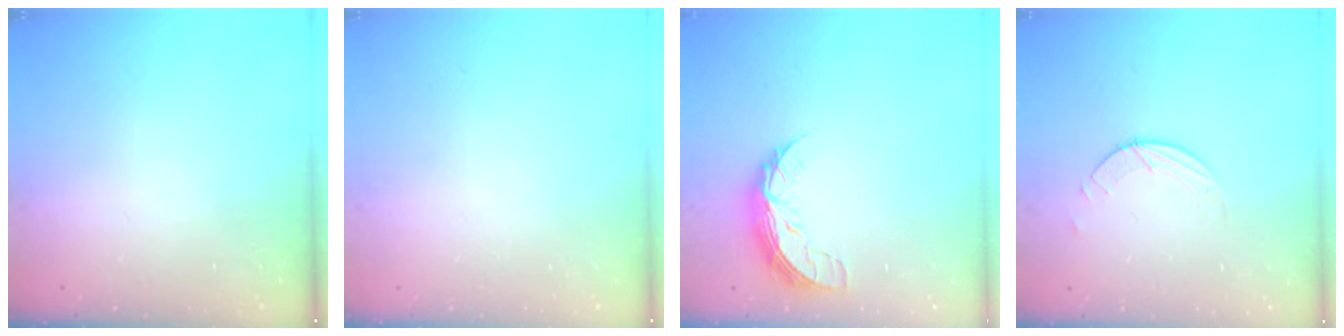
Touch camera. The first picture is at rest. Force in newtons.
{"total": 0.0}
{"total": 7.9, "press": 7.9, "slide": 0.6}
{"total": 1.5, "press": 1.5, "slide": 0.1}